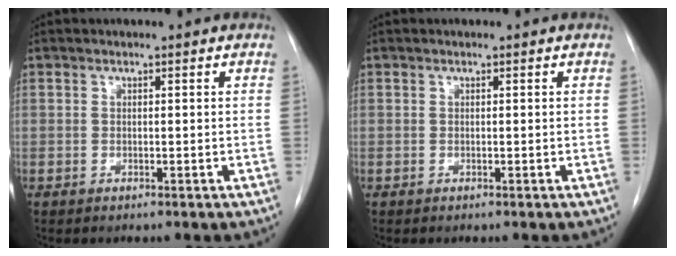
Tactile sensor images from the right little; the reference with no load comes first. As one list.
[{"total": 0.0}]